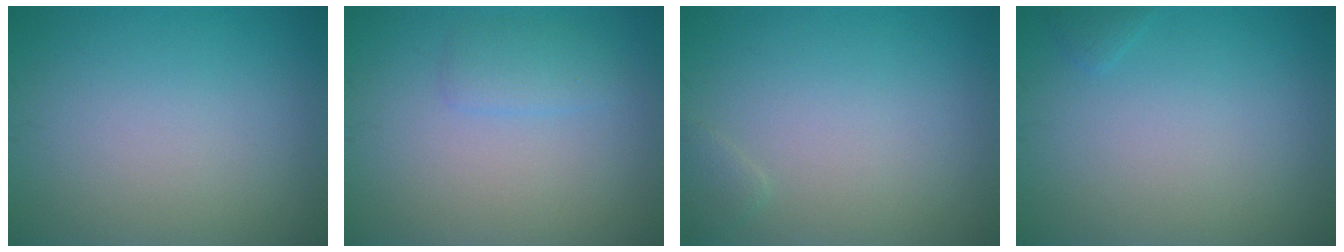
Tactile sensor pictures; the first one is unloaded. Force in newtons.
{"total": 1.6, "press": 1.6, "slide": 0.2}
{"total": 0.8, "press": 0.8, "slide": 0.0}
{"total": 0.6, "press": 0.6, "slide": 0.1}